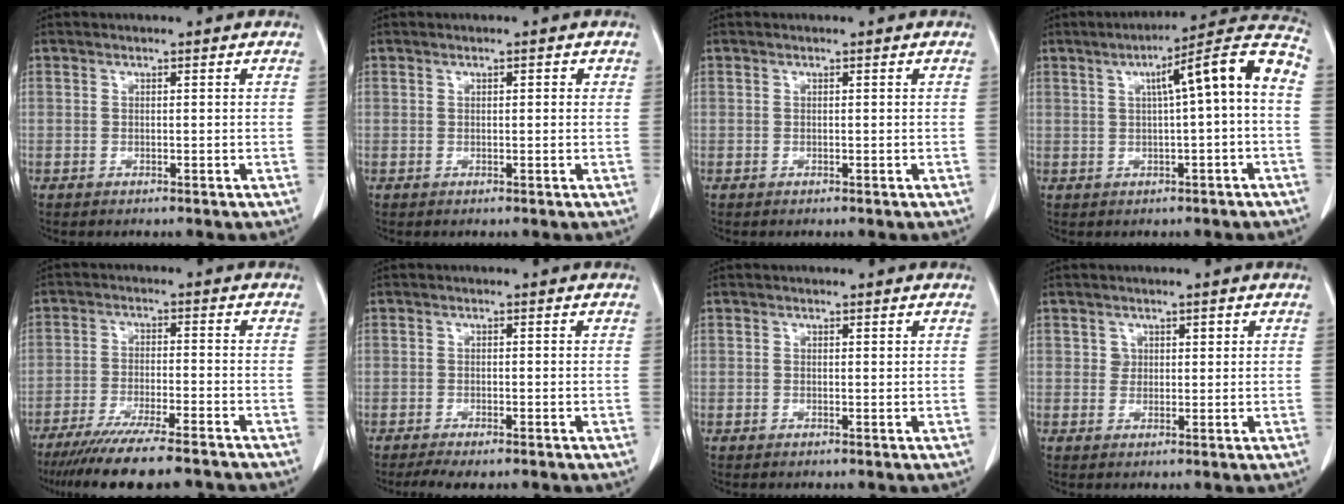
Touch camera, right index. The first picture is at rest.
{"total": 1.1, "force": [0.4, 0.5, 0.9], "torque": [-0.011, 0.002, 0.004]}
{"total": 0.0}
{"total": 10.7, "force": [1.1, 0.1, 10.6], "torque": [-0.148, 0.031, 0.012]}
{"total": 15.2, "force": [-12.9, 1.3, 7.9], "torque": [-0.128, -0.033, -0.201]}
{"total": 4.6, "force": [-3.6, 1.0, 2.6], "torque": [-0.037, -0.010, -0.053]}
{"total": 0.0}
{"total": 1.7, "force": [0.7, 1.4, 0.4], "torque": [0.001, 0.001, 0.009]}